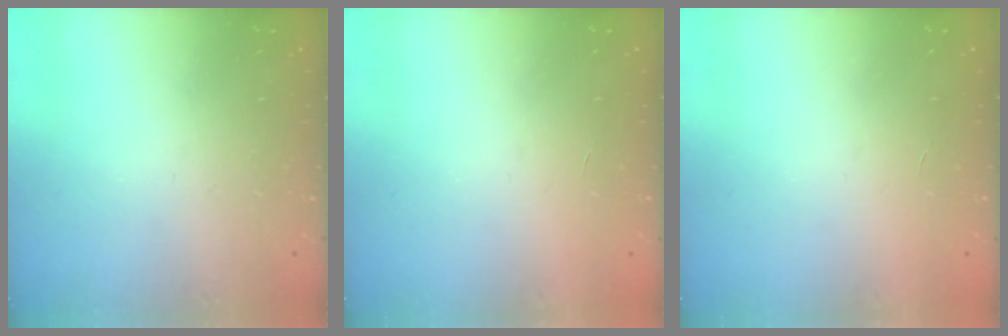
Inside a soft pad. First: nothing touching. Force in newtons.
{"total": 1.7, "press": 1.7, "slide": 0.1}
{"total": 1.7, "press": 1.7, "slide": 0.1}